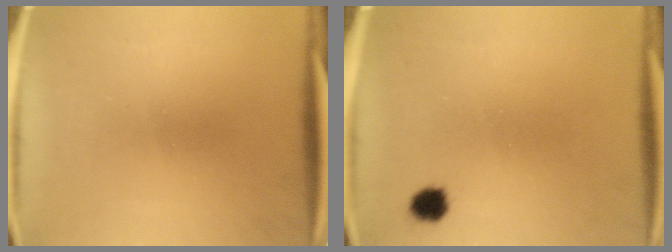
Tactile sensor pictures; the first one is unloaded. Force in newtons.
{"total": 2.8}